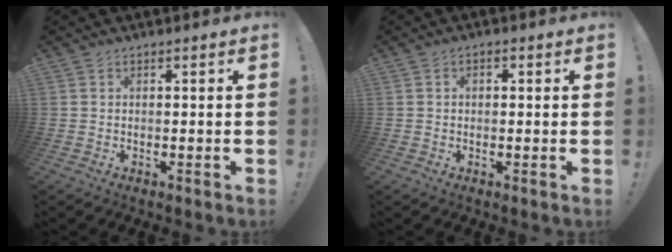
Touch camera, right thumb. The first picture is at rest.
{"total": 1.3, "force": [-0.4, 0.9, 0.8], "torque": [-0.010, 0.003, -0.010]}